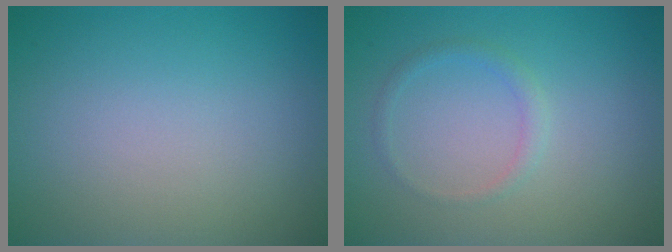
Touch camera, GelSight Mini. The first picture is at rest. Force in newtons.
{"total": 1.2, "press": 1.2, "slide": 0.0}